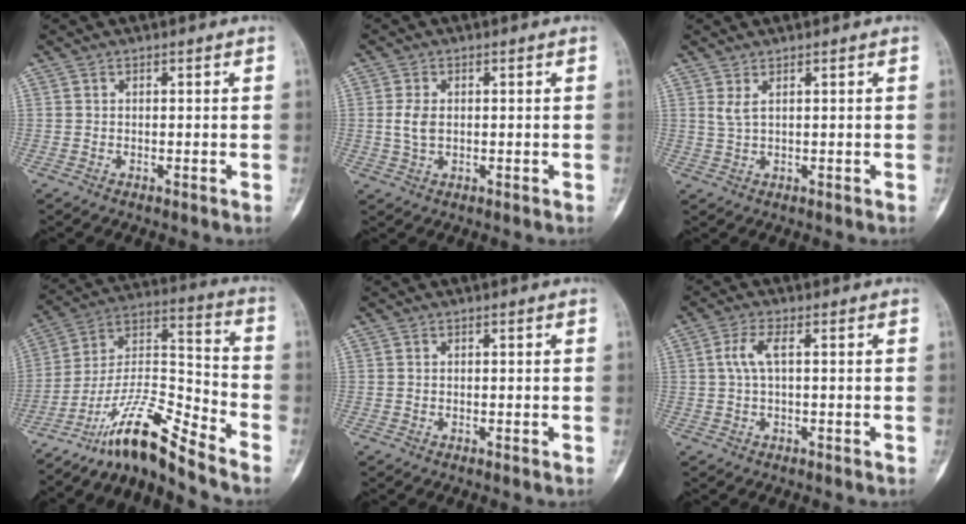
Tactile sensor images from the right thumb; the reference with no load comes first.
{"total": 3.6, "force": [0.2, 2.2, 2.8], "torque": [-0.060, 0.002, 0.004]}
{"total": 1.9, "force": [1.0, 0.4, 1.6], "torque": [-0.043, 0.000, 0.027]}
{"total": 13.6, "force": [-11.6, 1.1, 7.0], "torque": [-0.136, 0.103, -0.218]}
{"total": 0.0}
{"total": 3.5, "force": [0.4, 1.2, 3.2], "torque": [-0.079, 0.010, 0.008]}